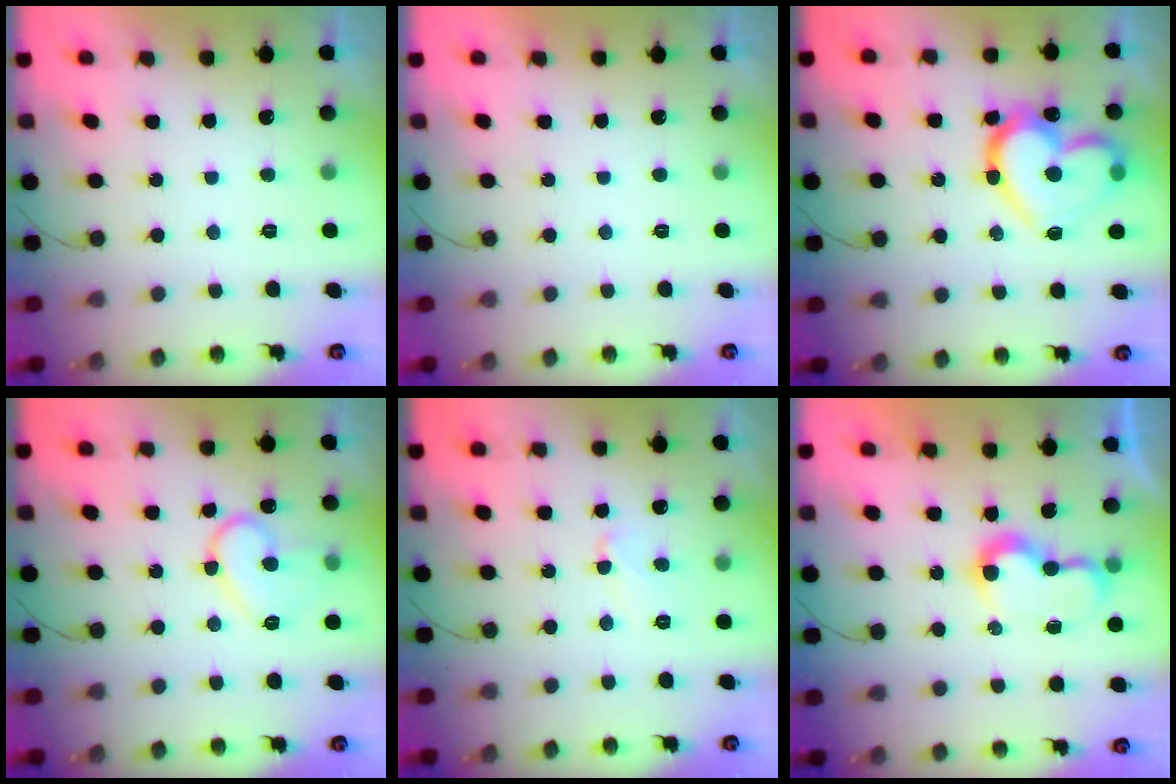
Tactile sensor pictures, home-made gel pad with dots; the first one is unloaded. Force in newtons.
{"total": 1.7, "press": 1.6, "slide": 0.0}
{"total": 21.0, "press": 20.9, "slide": 1.9}
{"total": 12.2, "press": 12.1, "slide": 0.9}
{"total": 5.1, "press": 5.1, "slide": 0.6}
{"total": 7.2, "press": 7.2, "slide": 0.7}